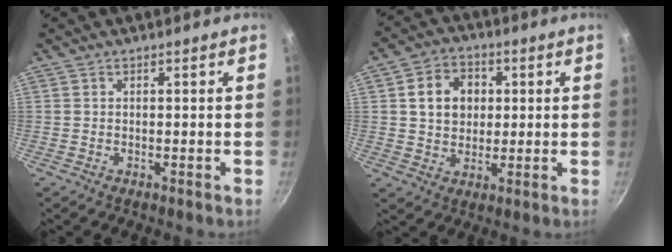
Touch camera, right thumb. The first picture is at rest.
{"total": 9.3, "force": [1.9, 7.6, 5.0], "torque": [-0.057, 0.009, 0.026]}